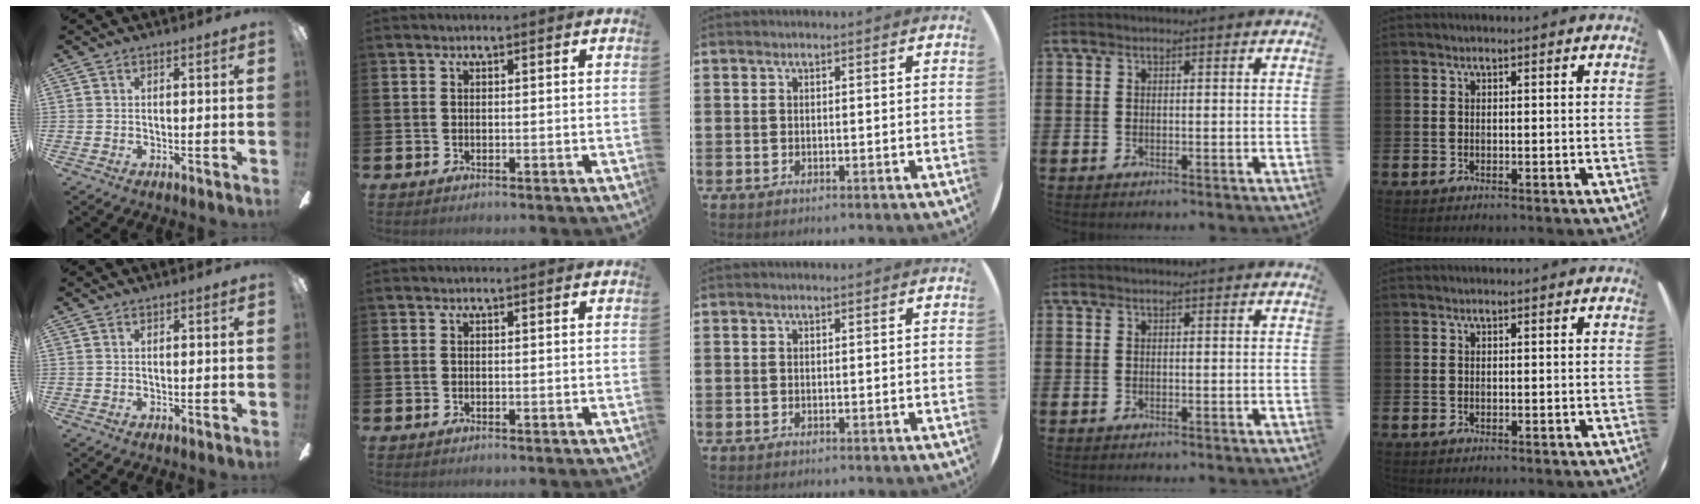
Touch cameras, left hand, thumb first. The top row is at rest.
{}